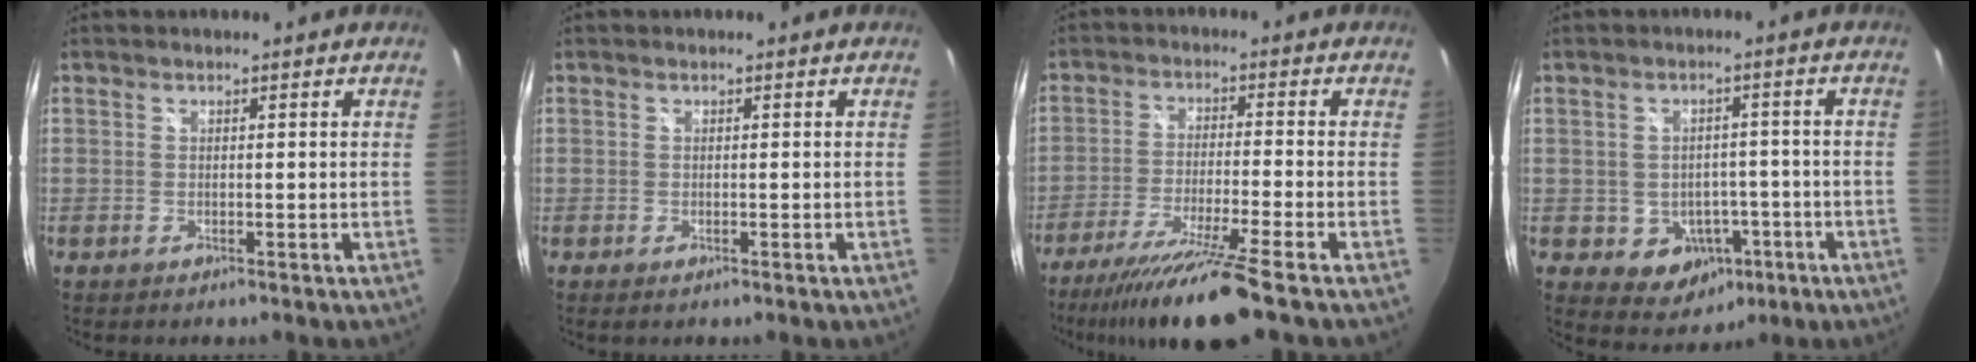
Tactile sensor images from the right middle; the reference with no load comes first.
{"total": 0.5, "force": [-0.2, 0.1, 0.5], "torque": [-0.006, -0.001, -0.005]}
{"total": 13.3, "force": [-10.7, -1.4, 7.8], "torque": [-0.166, -0.032, -0.185]}
{"total": 8.3, "force": [-2.9, 7.0, 3.5], "torque": [-0.079, 0.008, -0.015]}